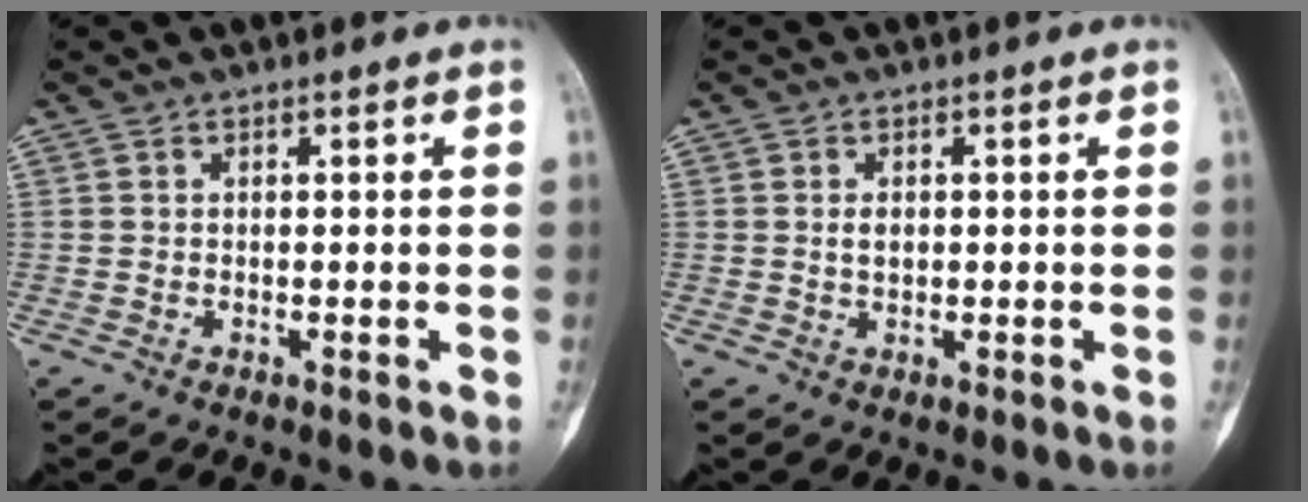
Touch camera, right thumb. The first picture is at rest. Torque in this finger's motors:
{"motor_torque": [0.58, 0.11, 0.04, -0.21, 0.11]}